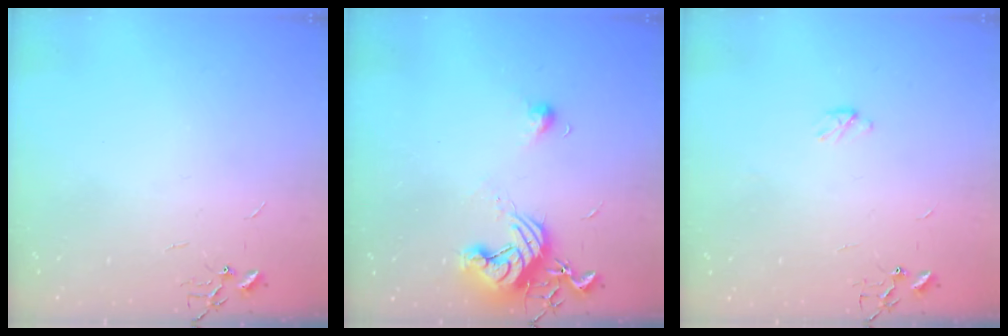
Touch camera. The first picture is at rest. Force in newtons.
{"total": 13.4, "press": 13.4, "slide": 1.2}
{"total": 2.9, "press": 2.9, "slide": 0.4}